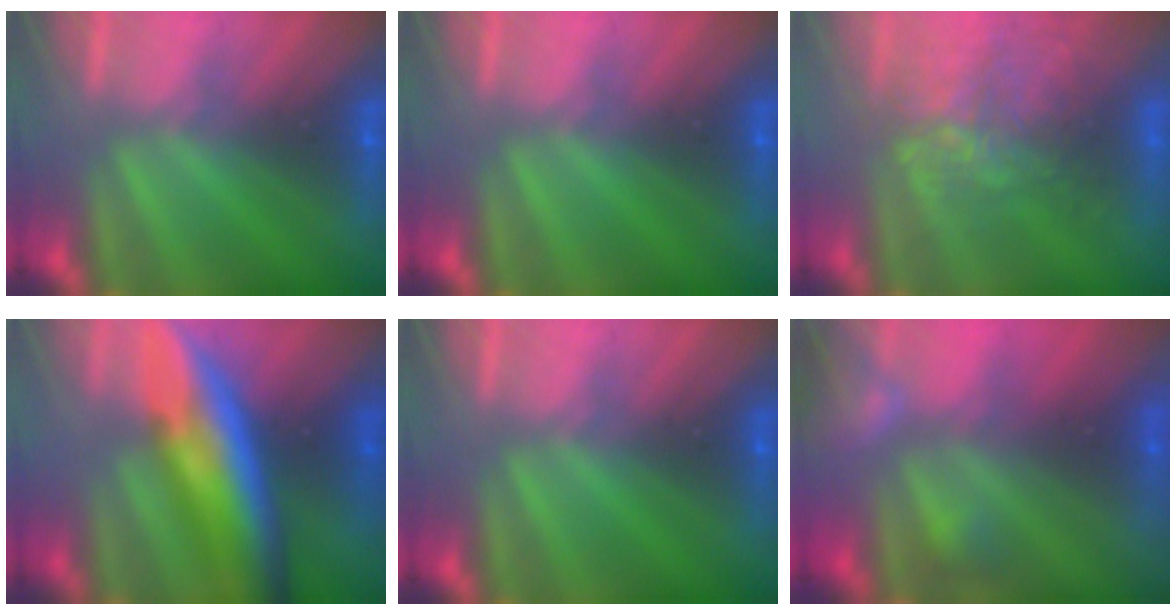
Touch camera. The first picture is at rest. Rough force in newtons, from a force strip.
{"total": 0.0}
{"total": 3.5}
{"total": 5.7}
{"total": 0.0}
{"total": 7.5}